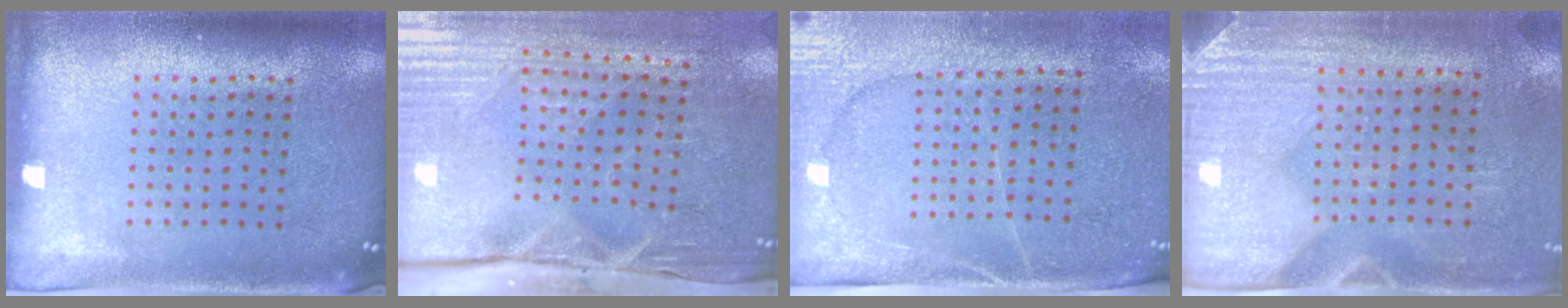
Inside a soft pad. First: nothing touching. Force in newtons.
{"total": 4.8, "press": 4.1, "slide": 2.5}
{"total": 2.9, "press": 2.7, "slide": 1.2}
{"total": 3.0, "press": 2.6, "slide": 1.5}